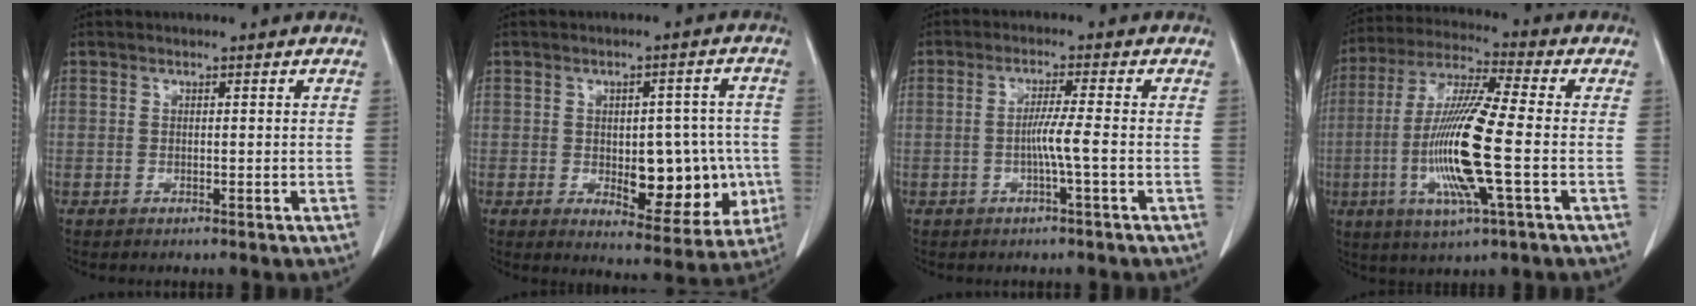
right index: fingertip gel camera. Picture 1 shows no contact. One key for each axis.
{"total": 11.9, "fx": -1.8, "fy": 5.9, "fz": 10.2, "tx": -0.112, "ty": 0.010, "tz": -0.006}
{"total": 3.7, "fx": -0.9, "fy": -0.8, "fz": 3.4, "tx": -0.062, "ty": 0.000, "tz": -0.016}
{"total": 15.3, "fx": -2.8, "fy": 0.6, "fz": 15.0, "tx": -0.307, "ty": -0.012, "tz": -0.060}